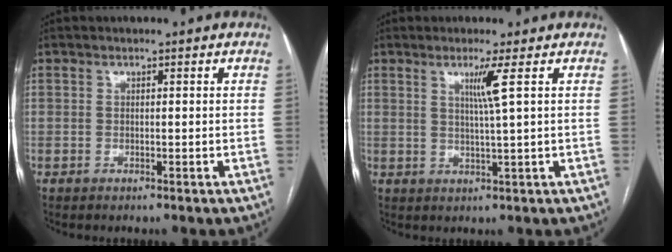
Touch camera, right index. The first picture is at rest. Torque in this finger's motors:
{"motor_torque": [0.21, 0.01, 0.08, 0.07]}